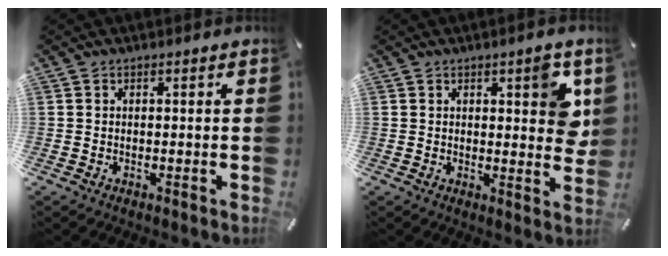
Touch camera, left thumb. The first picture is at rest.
{"total": 7.9, "force": [3.5, 3.0, 6.5], "torque": [-0.078, -0.019, 0.053]}